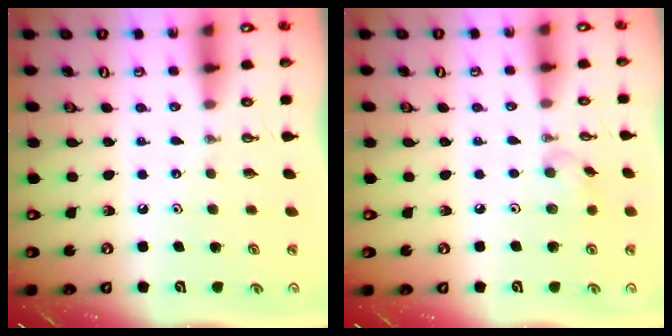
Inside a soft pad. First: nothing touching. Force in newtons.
{"total": 5.2, "press": 5.1, "slide": 0.8}